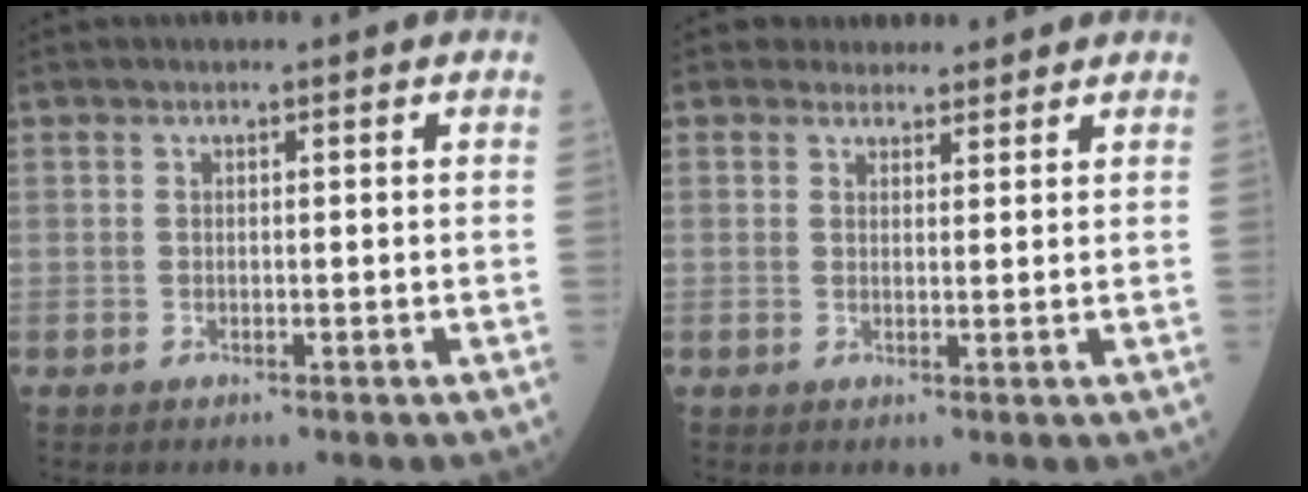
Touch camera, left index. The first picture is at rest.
{"total": 4.1, "force": [3.7, 1.7, 0.1], "torque": [0.014, 0.008, 0.047]}